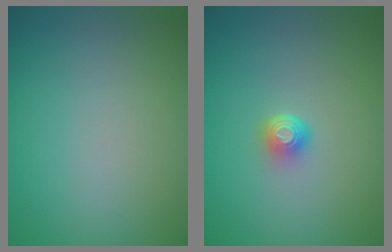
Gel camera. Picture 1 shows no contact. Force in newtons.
{"total": 1.8, "press": 1.3, "slide": 1.3}